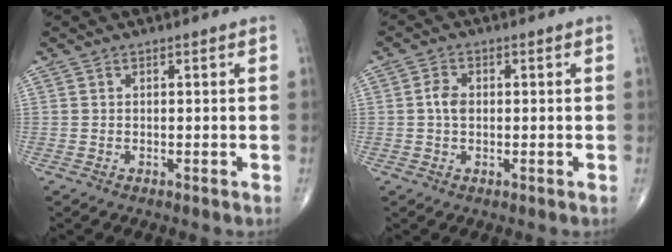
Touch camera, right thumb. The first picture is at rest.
{"total": 2.9, "force": [0.0, 2.0, 2.1], "torque": [-0.037, 0.006, -0.005]}